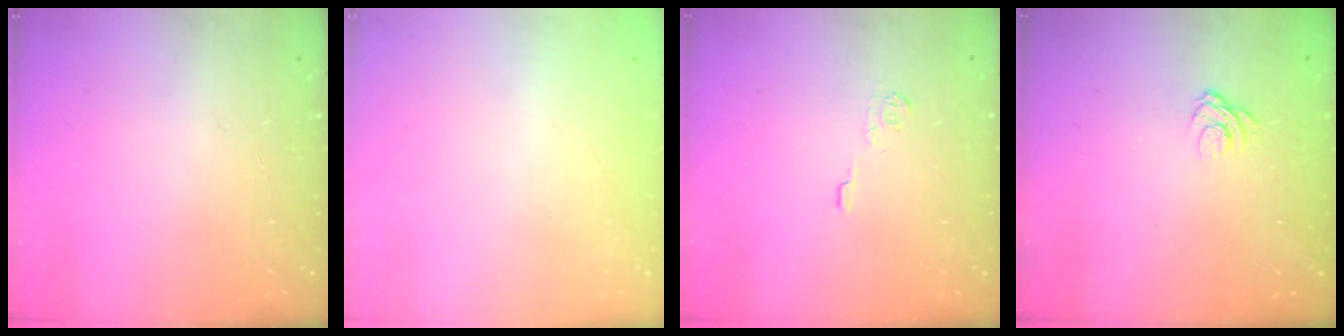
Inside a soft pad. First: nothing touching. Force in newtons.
{"total": 2.7, "press": 2.6, "slide": 0.8}
{"total": 3.8, "press": 3.8, "slide": 0.5}
{"total": 5.1, "press": 4.9, "slide": 1.3}